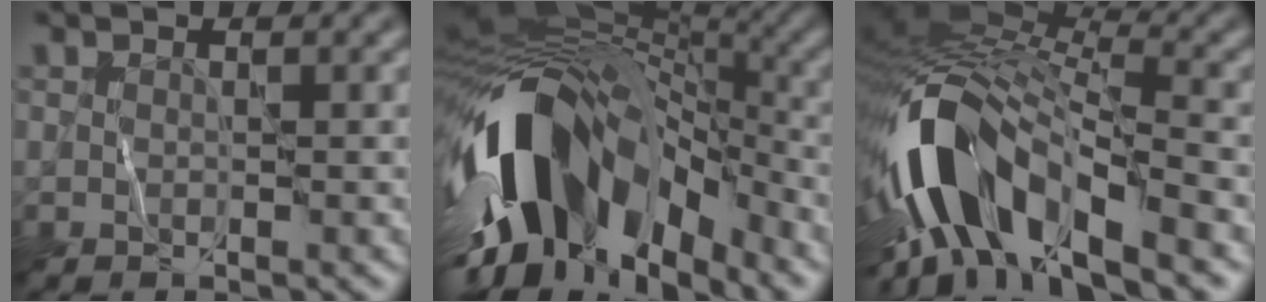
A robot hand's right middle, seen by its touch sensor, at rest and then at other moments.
{"total": 14.8, "force": [-5.5, 8.5, 10.8], "torque": [-0.197, -0.007, -0.096]}
{"total": 12.5, "force": [-5.5, 5.8, 9.6], "torque": [-0.180, 0.003, -0.105]}